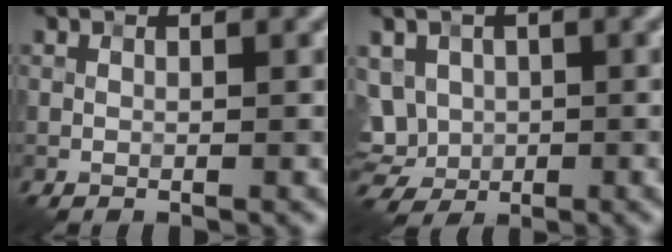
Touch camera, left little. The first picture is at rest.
{"total": 6.8, "force": [0.9, 5.7, 3.6], "torque": [-0.088, 0.018, 0.003]}